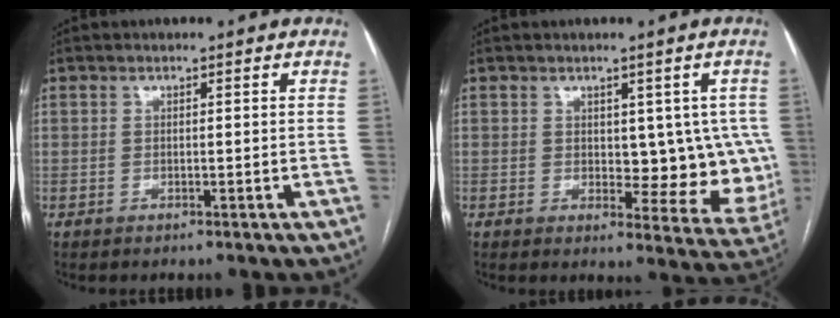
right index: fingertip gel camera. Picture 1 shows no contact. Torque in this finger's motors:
{"motor_torque": [0.88, -0.10, 0.17, 0.03]}